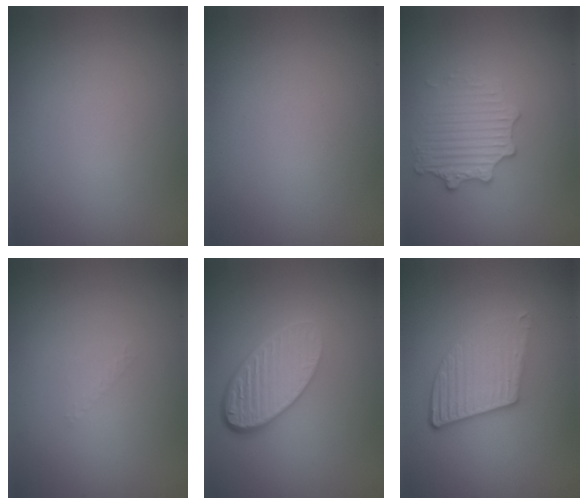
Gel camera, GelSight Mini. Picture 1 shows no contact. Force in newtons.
{"total": 0.0}
{"total": 3.1, "press": 3.0, "slide": 0.5}
{"total": 0.6, "press": 0.6, "slide": 0.1}
{"total": 5.3, "press": 3.8, "slide": 3.7}
{"total": 4.1, "press": 3.3, "slide": 2.4}